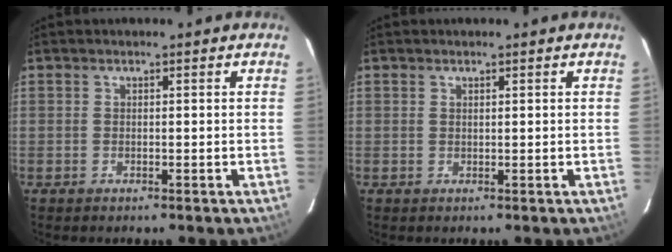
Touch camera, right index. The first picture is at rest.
{"total": 0.0}